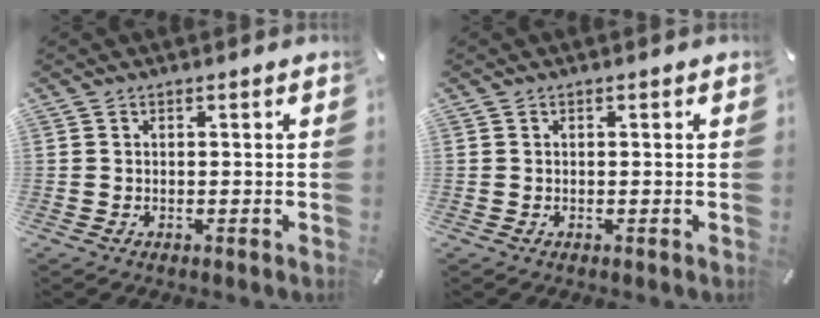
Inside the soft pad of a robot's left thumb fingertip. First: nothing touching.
{"total": 0.0}